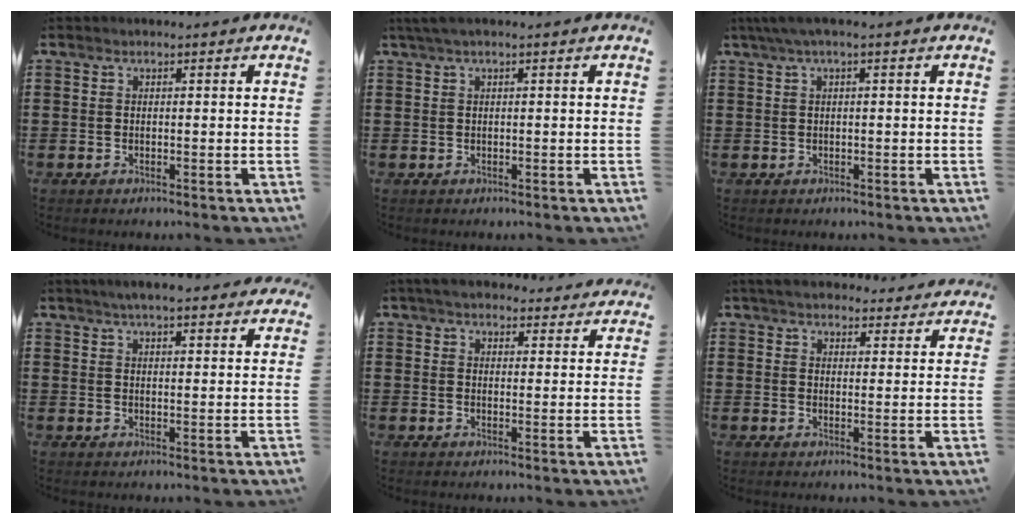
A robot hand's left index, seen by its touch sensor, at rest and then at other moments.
{"total": 1.1, "force": [0.1, 0.1, 1.1], "torque": [-0.019, -0.002, 0.003]}
{"total": 1.9, "force": [-0.2, 0.2, 1.9], "torque": [-0.030, -0.002, -0.004]}
{"total": 4.6, "force": [4.1, 0.7, 2.0], "torque": [-0.049, -0.003, 0.073]}
{"total": 4.6, "force": [4.3, 0.9, 1.2], "torque": [-0.038, -0.011, 0.080]}
{"total": 4.5, "force": [4.3, 0.6, 1.0], "torque": [-0.034, -0.015, 0.078]}